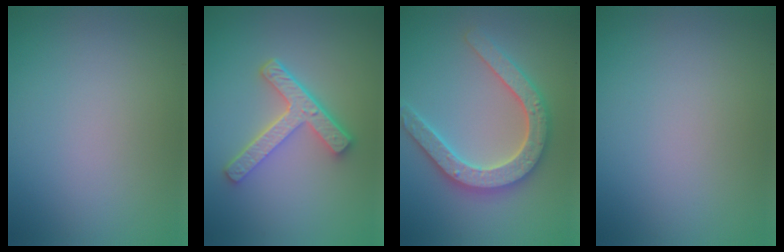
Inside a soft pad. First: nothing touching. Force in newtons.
{"total": 5.0, "press": 3.7, "slide": 3.3}
{"total": 5.2, "press": 5.1, "slide": 1.0}
{"total": 0.0}